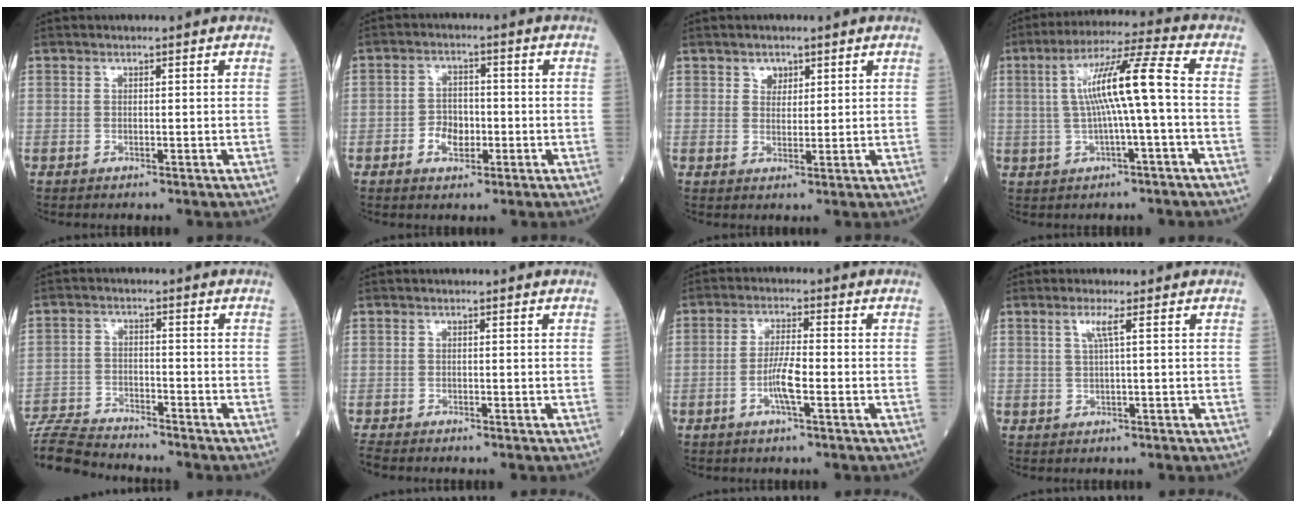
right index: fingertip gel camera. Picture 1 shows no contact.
{"total": 4.3, "force": [-1.5, 2.8, 2.9], "torque": [-0.048, 0.007, -0.025]}
{"total": 2.1, "force": [1.3, 1.5, 0.7], "torque": [-0.009, -0.001, 0.020]}
{"total": 10.4, "force": [0.2, -0.5, 10.4], "torque": [-0.187, 0.022, 0.003]}
{"total": 9.7, "force": [-9.5, 0.0, 1.6], "torque": [-0.031, -0.008, -0.177]}
{"total": 1.3, "force": [-1.3, 0.0, 0.1], "torque": [-0.008, -0.006, -0.026]}
{"total": 4.8, "force": [-1.7, 0.4, 4.4], "torque": [-0.089, -0.001, -0.034]}
{"total": 2.2, "force": [0.8, -0.5, 2.0], "torque": [-0.047, 0.002, 0.017]}